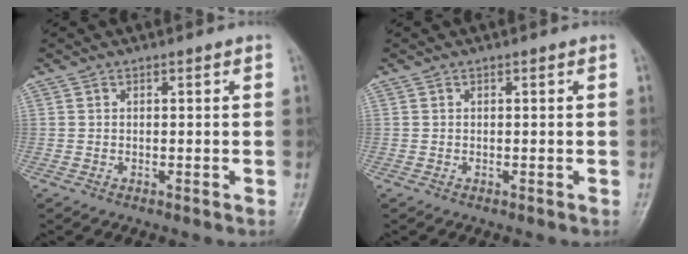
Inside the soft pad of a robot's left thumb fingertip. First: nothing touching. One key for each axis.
{"total": 0.0}